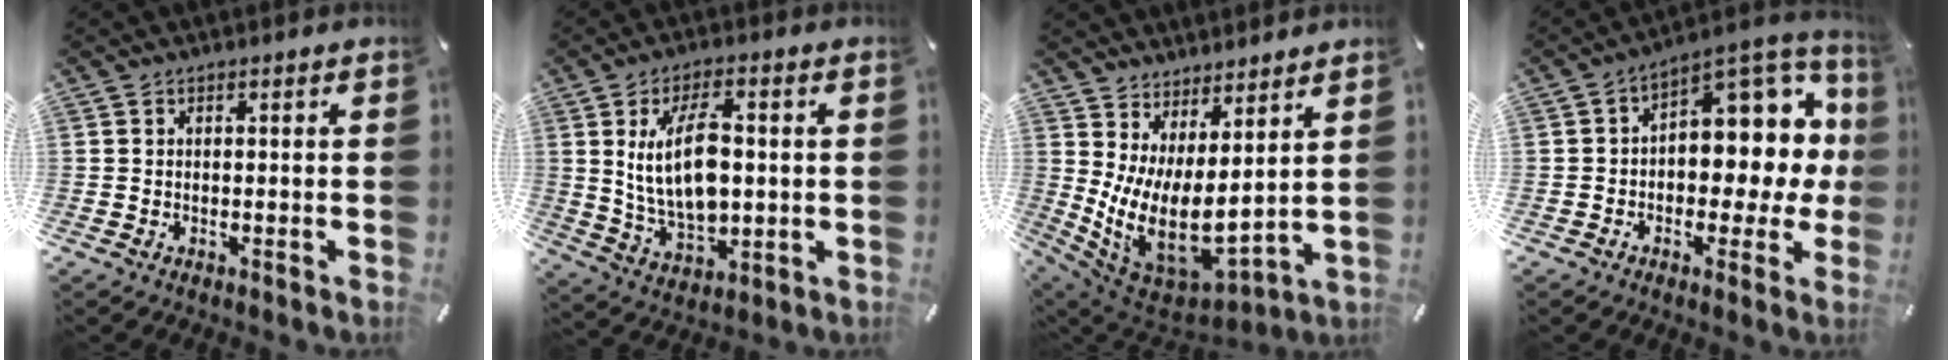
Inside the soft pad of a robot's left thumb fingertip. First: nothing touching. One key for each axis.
{"total": 13.5, "fx": 1.9, "fy": 7.2, "fz": 11.3, "tx": -0.233, "ty": -0.005, "tz": 0.029}
{"total": 11.4, "fx": 0.5, "fy": 5.6, "fz": 9.9, "tx": -0.198, "ty": -0.053, "tz": 0.019}
{"total": 10.6, "fx": 2.7, "fy": 7.2, "fz": 7.4, "tx": -0.079, "ty": -0.040, "tz": 0.048}